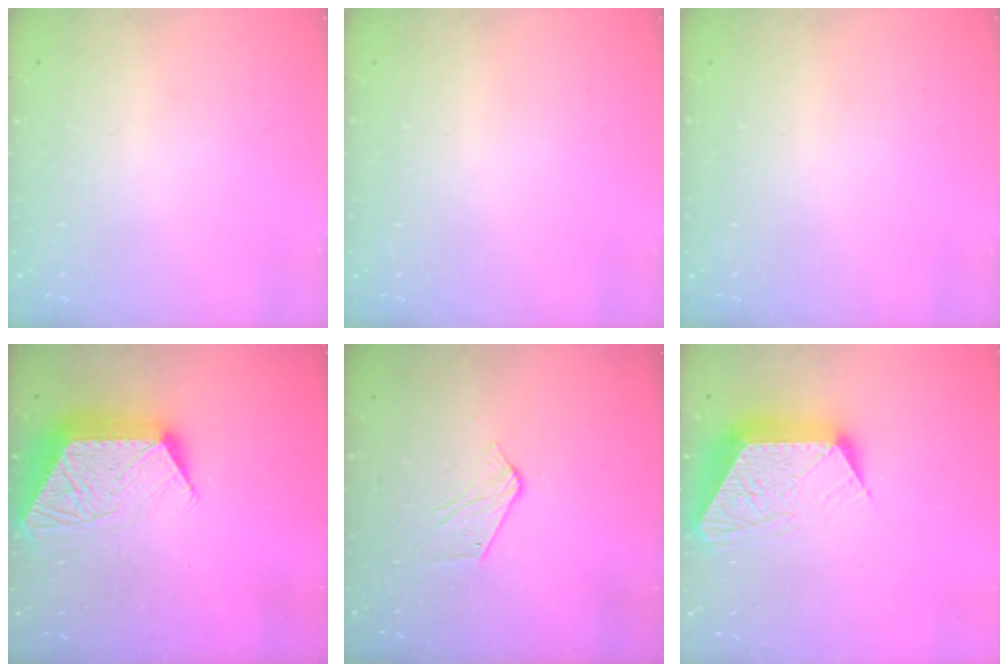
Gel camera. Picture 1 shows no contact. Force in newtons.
{"total": 0.0}
{"total": 0.0}
{"total": 14.4, "press": 14.4, "slide": 1.0}
{"total": 3.8, "press": 3.8, "slide": 0.3}
{"total": 16.4, "press": 16.3, "slide": 1.1}